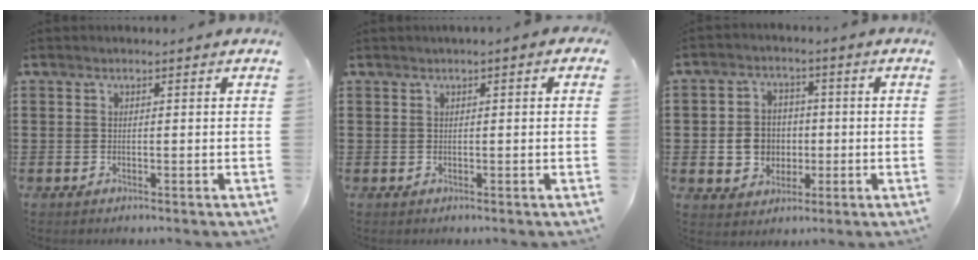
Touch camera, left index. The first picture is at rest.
{"total": 0.7, "force": [0.1, 0.0, 0.7], "torque": [-0.011, -0.003, 0.003]}
{"total": 5.6, "force": [-0.6, 5.2, 2.1], "torque": [-0.048, 0.013, -0.011]}